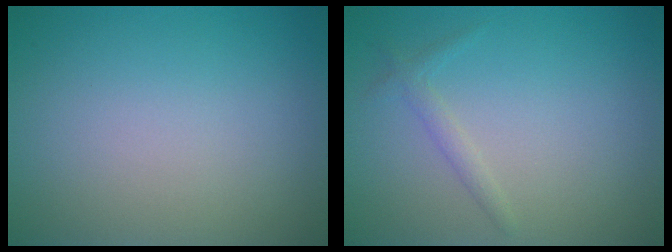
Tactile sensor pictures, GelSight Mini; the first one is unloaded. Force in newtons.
{"total": 1.1, "press": 1.1, "slide": 0.0}